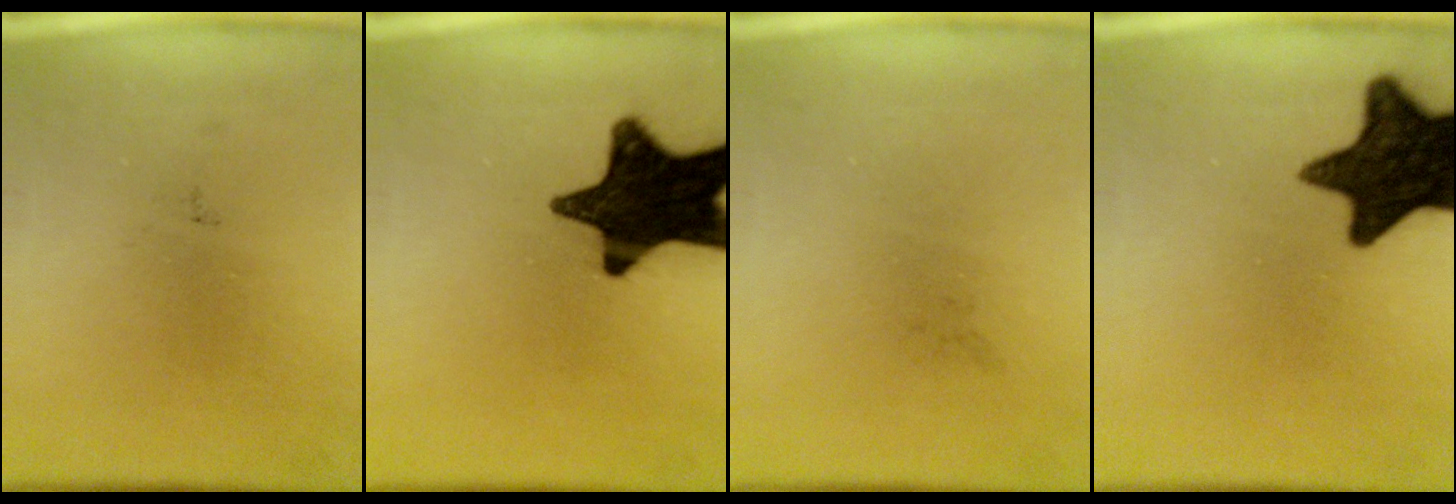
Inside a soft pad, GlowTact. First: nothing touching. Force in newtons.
{"total": 17.7}
{"total": 0.0}
{"total": 16.2}